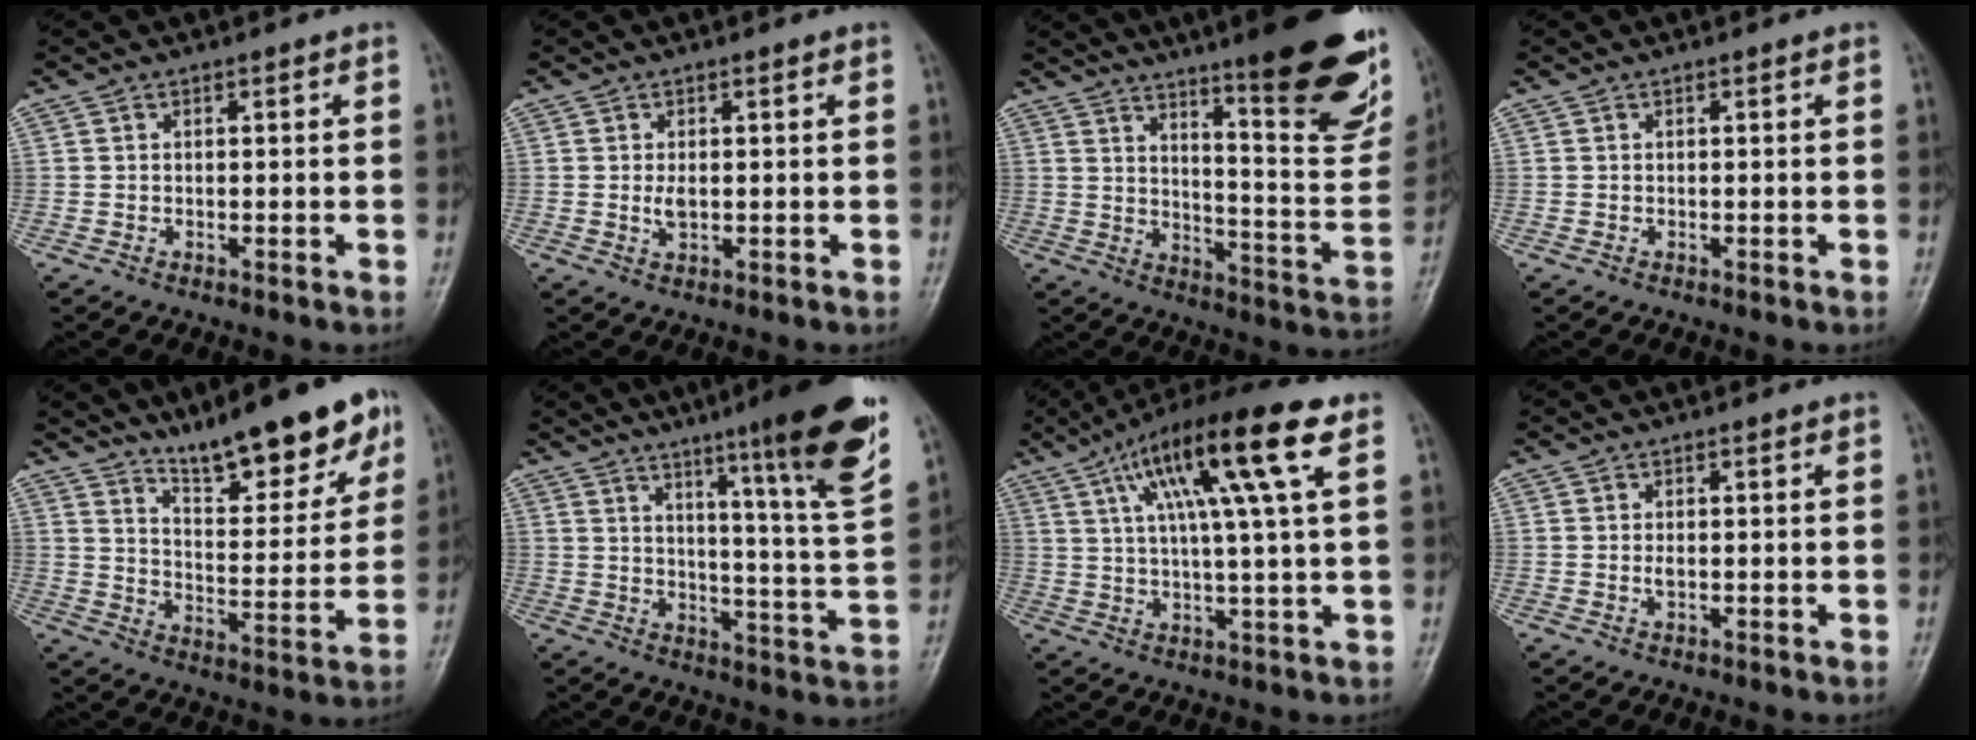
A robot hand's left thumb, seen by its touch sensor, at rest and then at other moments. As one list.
[{"total": 2.3, "force": [0.2, 1.2, 2.0], "torque": [-0.036, -0.004, 0.005]}, {"total": 25.3, "force": [16.1, 4.9, 18.9], "torque": [-0.226, -0.091, 0.224]}, {"total": 0.0}, {"total": 16.5, "force": [11.5, 4.4, 11.0], "torque": [-0.124, -0.066, 0.185]}, {"total": 18.7, "force": [11.3, 0.6, 14.9], "torque": [-0.191, -0.062, 0.156]}, {"total": 17.1, "force": [7.0, 2.1, 15.5], "torque": [-0.267, 0.007, 0.111]}, {"total": 1.3, "force": [0.1, 0.5, 1.2], "torque": [-0.020, -0.001, 0.003]}]